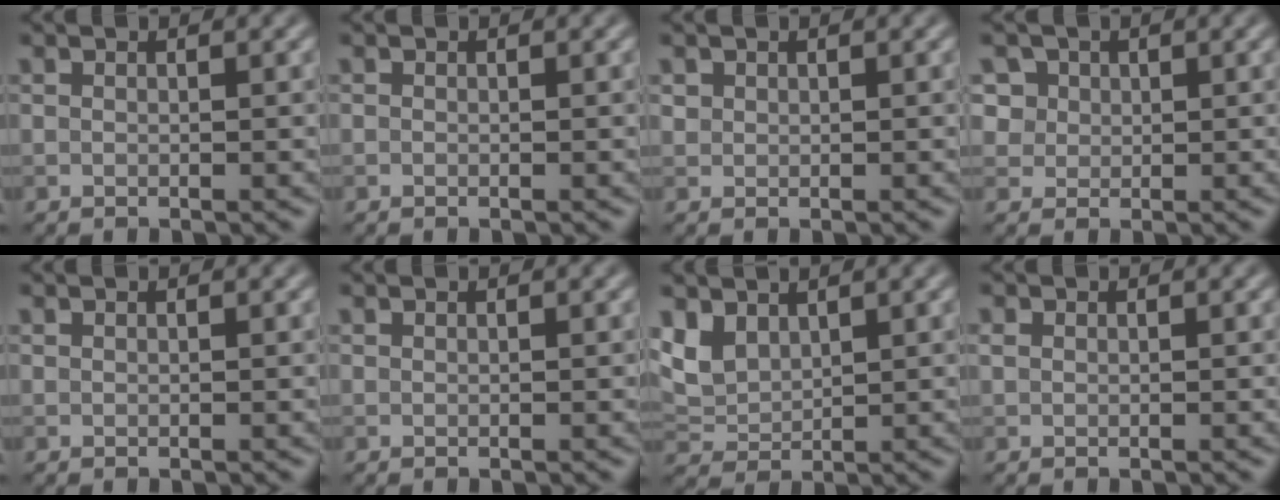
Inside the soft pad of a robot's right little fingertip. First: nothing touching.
{"total": 0.0}
{"total": 0.6, "force": [0.2, 0.6, 0.0], "torque": [0.005, -0.003, 0.006]}
{"total": 4.7, "force": [2.3, 3.7, 1.8], "torque": [-0.030, 0.012, 0.034]}
{"total": 0.0}
{"total": 0.0}
{"total": 3.2, "force": [2.0, 2.0, 1.6], "torque": [-0.043, 0.001, 0.046]}
{"total": 0.6, "force": [0.1, 0.6, 0.2], "torque": [-0.002, -0.001, 0.001]}